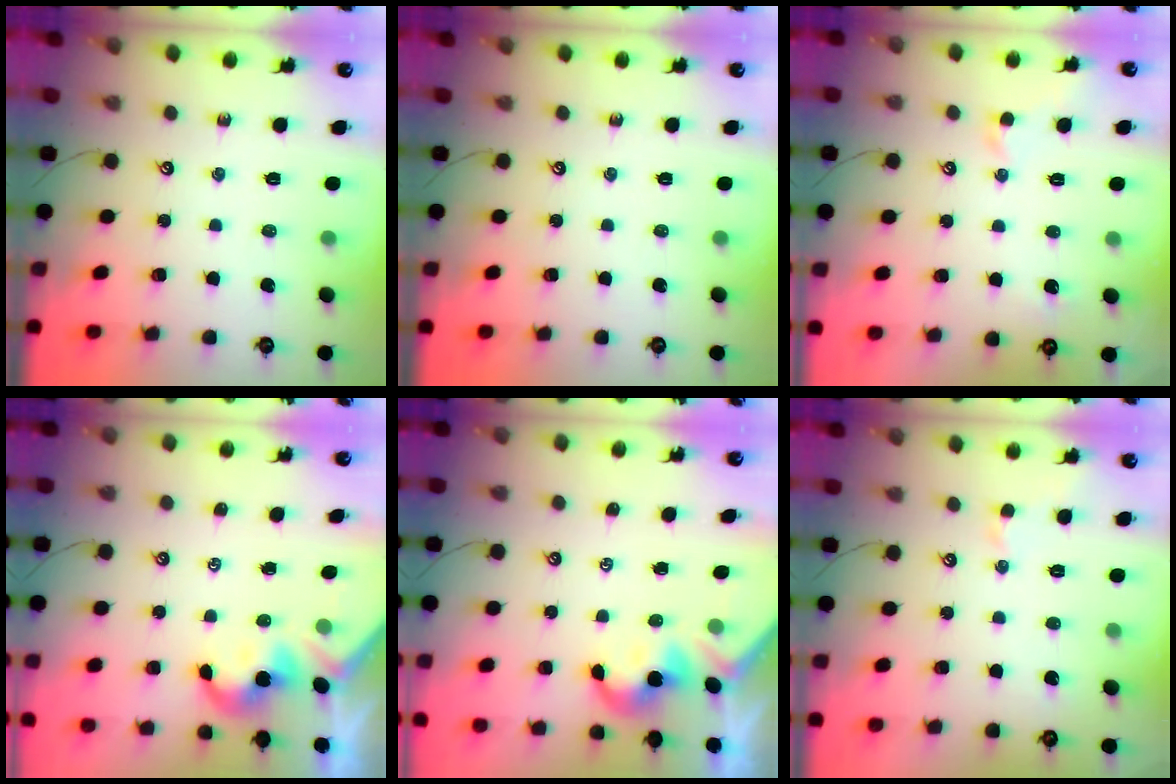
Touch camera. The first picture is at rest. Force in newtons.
{"total": 0.0}
{"total": 0.9, "press": 0.8, "slide": 0.4}
{"total": 2.1, "press": 2.0, "slide": 0.5}
{"total": 2.0, "press": 1.9, "slide": 0.5}
{"total": 0.5, "press": 0.5, "slide": 0.2}